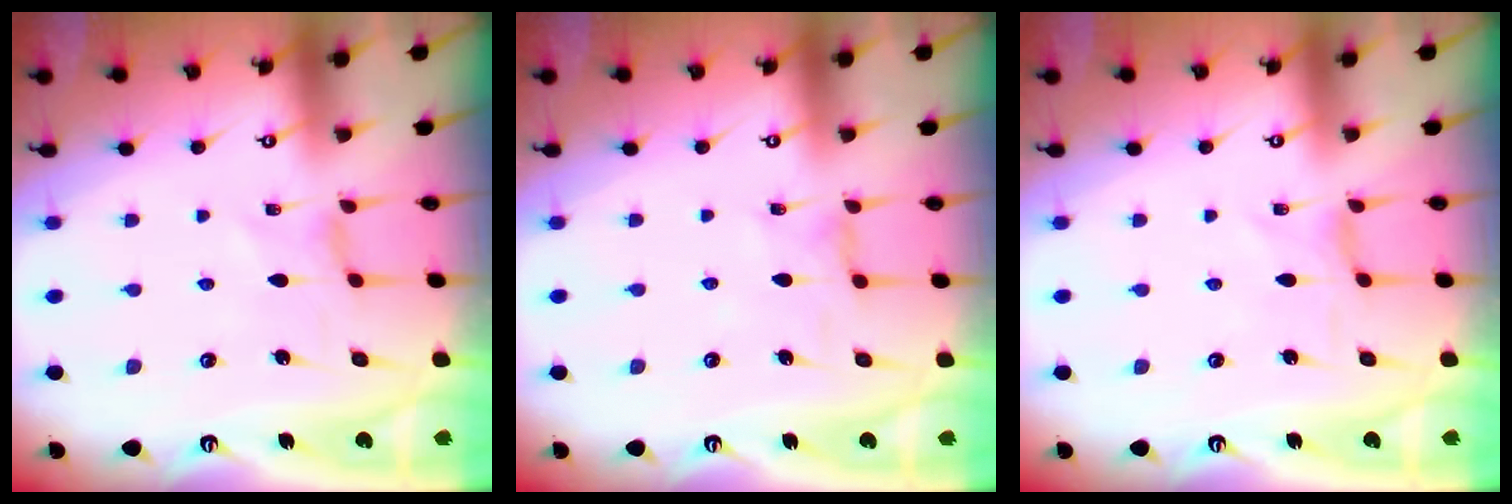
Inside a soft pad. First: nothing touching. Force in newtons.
{"total": 2.7, "press": 2.6, "slide": 0.4}
{"total": 0.7, "press": 0.6, "slide": 0.1}